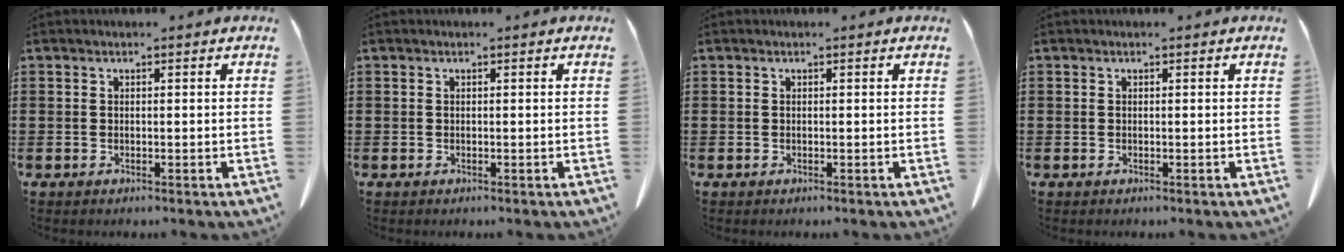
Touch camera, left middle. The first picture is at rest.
{"total": 0.0}
{"total": 0.0}
{"total": 0.0}